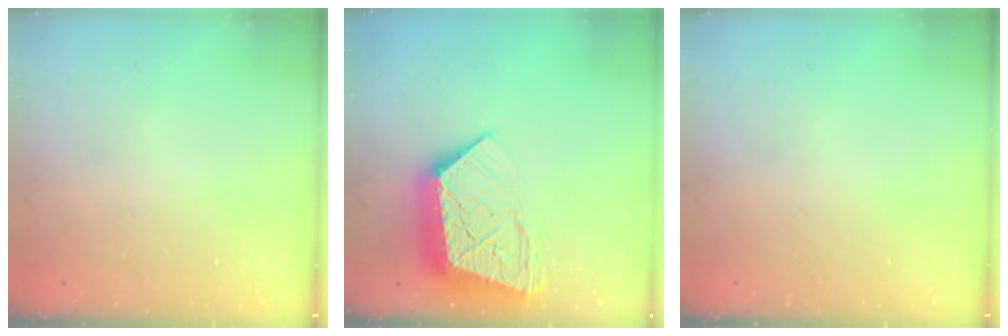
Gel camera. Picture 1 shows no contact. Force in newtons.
{"total": 17.3, "press": 17.2, "slide": 1.6}
{"total": 0.0}